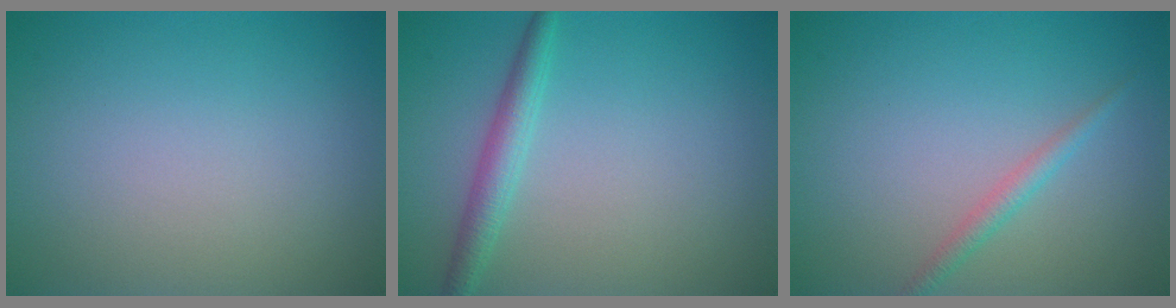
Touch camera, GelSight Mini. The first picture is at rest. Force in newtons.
{"total": 2.3, "press": 2.3, "slide": 0.1}
{"total": 1.4, "press": 1.4, "slide": 0.1}